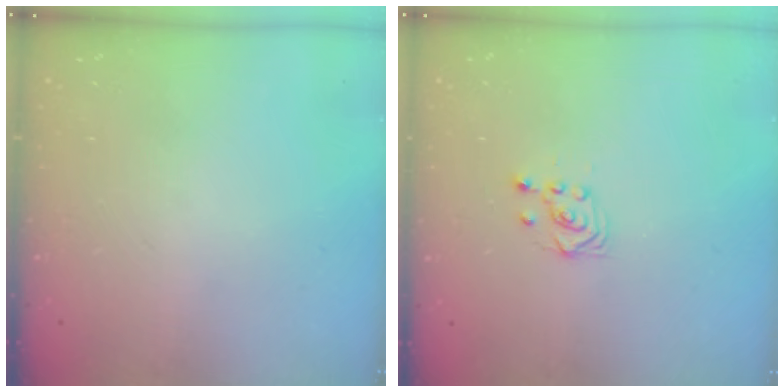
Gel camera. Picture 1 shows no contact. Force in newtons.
{"total": 3.0, "press": 2.8, "slide": 1.1}